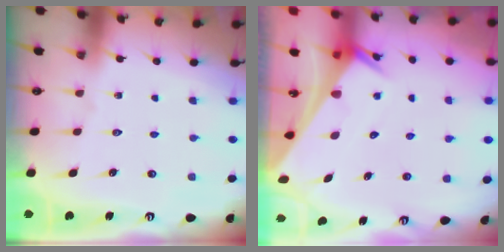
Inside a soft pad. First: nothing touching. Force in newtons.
{"total": 2.7, "press": 2.7, "slide": 0.1}